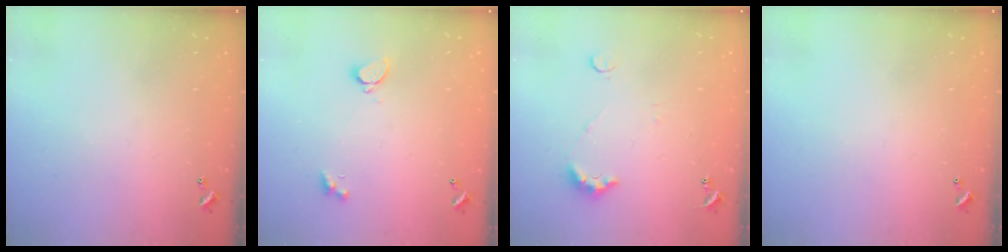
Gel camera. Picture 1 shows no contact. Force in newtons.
{"total": 2.1, "press": 1.8, "slide": 1.0}
{"total": 3.7, "press": 3.6, "slide": 0.8}
{"total": 0.0}